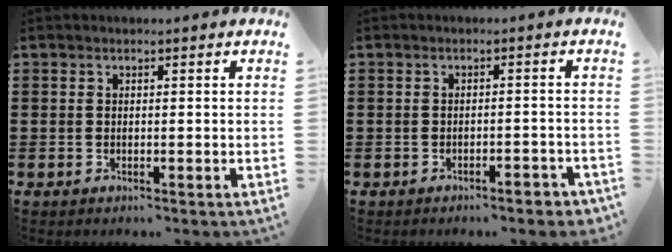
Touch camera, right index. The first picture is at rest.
{"total": 1.7, "force": [-1.5, 0.3, 0.9], "torque": [-0.019, -0.001, -0.029]}